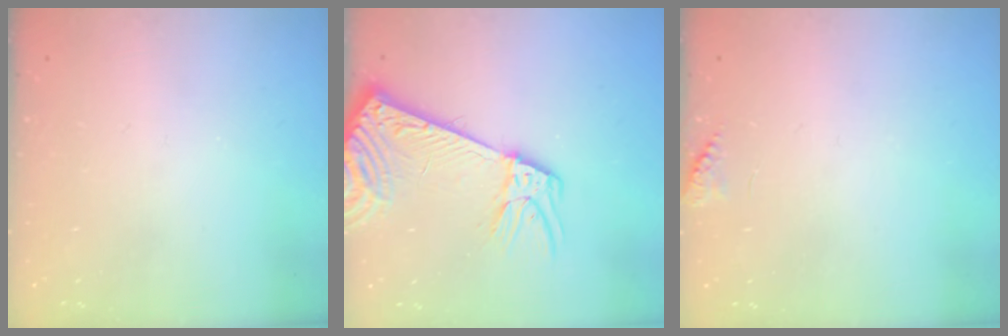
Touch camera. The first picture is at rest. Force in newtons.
{"total": 9.3, "press": 8.9, "slide": 2.5}
{"total": 6.0, "press": 6.0, "slide": 0.6}